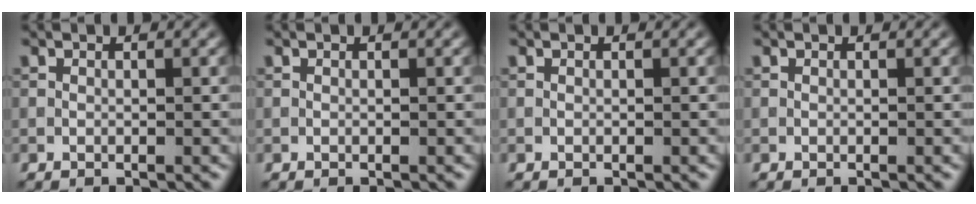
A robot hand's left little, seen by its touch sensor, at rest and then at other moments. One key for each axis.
{"total": 0.0}
{"total": 0.0}
{"total": 0.0}